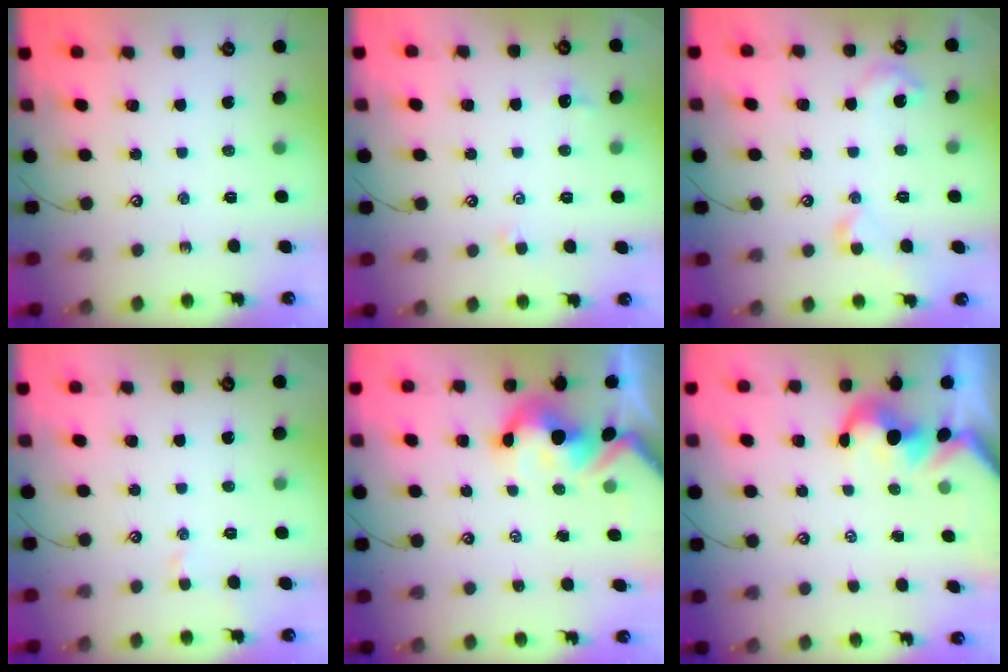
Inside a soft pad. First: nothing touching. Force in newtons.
{"total": 1.1, "press": 1.0, "slide": 0.5}
{"total": 4.4, "press": 4.3, "slide": 0.7}
{"total": 0.8, "press": 0.7, "slide": 0.5}
{"total": 5.9, "press": 5.8, "slide": 1.1}
{"total": 1.4, "press": 1.1, "slide": 0.8}